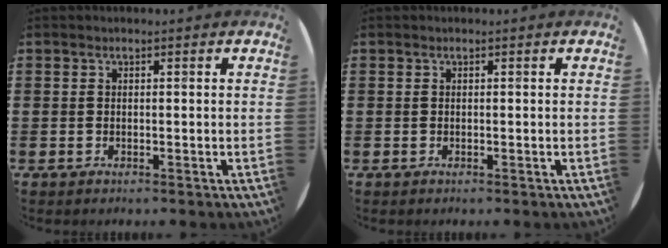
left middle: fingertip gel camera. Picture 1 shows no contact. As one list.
[{"total": 0.0}]